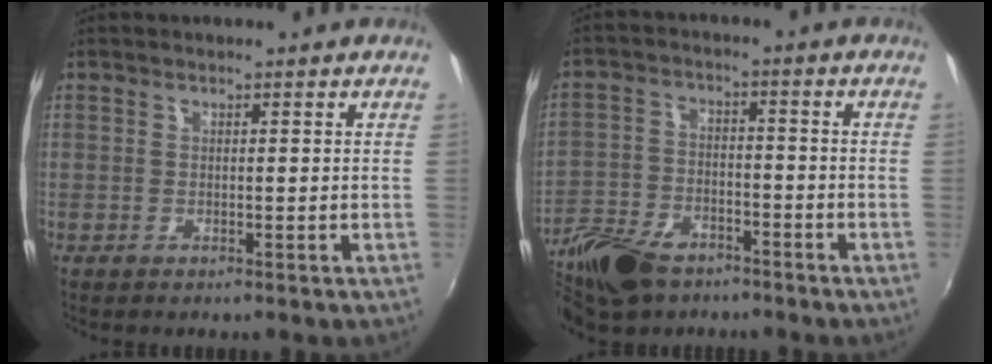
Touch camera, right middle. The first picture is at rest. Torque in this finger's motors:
{"motor_torque": [0.65, -1.32, 0.04, 0.07]}